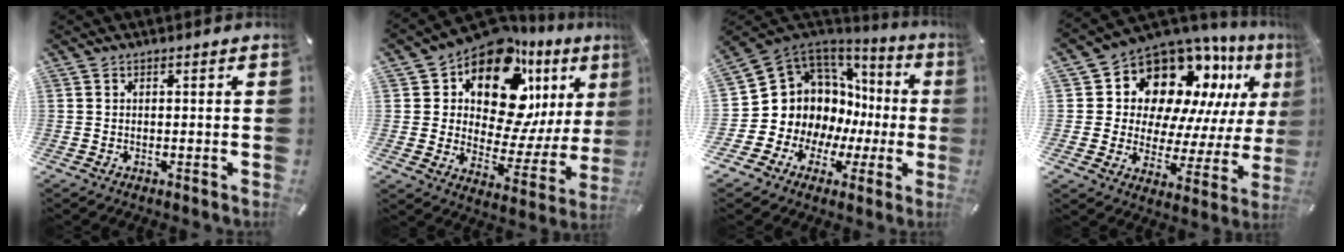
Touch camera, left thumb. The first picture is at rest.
{"total": 17.2, "force": [10.7, 9.3, 9.7], "torque": [-0.166, -0.087, 0.186]}
{"total": 12.8, "force": [3.3, 11.7, 4.1], "torque": [-0.085, -0.061, 0.089]}
{"total": 14.8, "force": [9.3, 9.9, 5.8], "torque": [-0.095, -0.086, 0.164]}